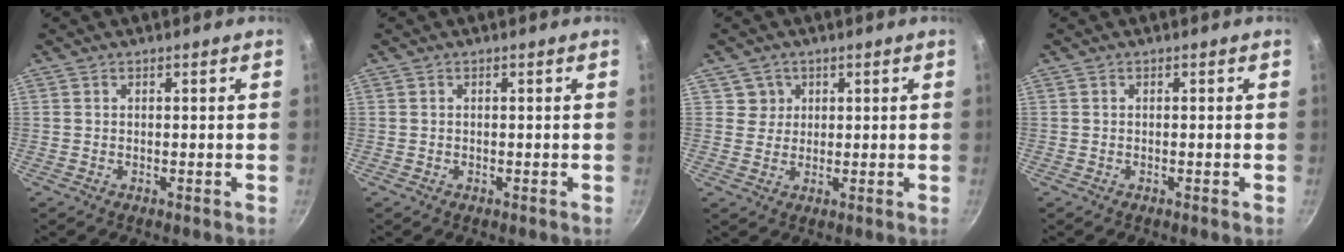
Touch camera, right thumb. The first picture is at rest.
{"total": 0.0}
{"total": 3.3, "force": [1.2, 3.1, 0.0], "torque": [0.029, 0.007, 0.017]}
{"total": 0.5, "force": [-0.3, -0.1, 0.5], "torque": [-0.009, 0.002, -0.007]}